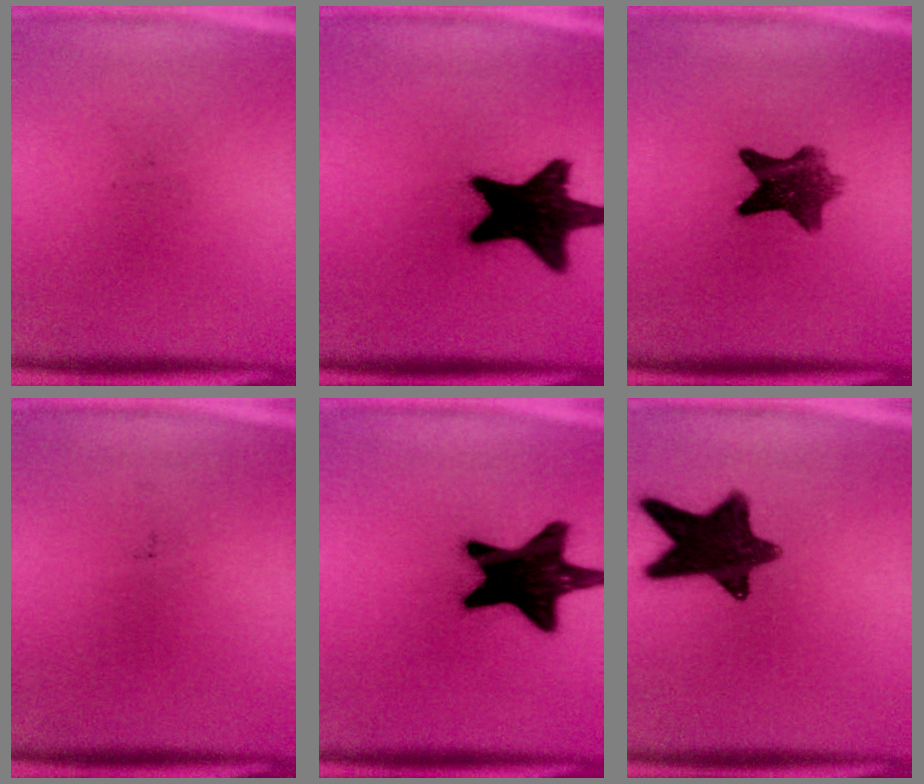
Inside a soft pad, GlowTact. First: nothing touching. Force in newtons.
{"total": 19.0}
{"total": 7.9}
{"total": 0.0}
{"total": 19.3}
{"total": 13.0}